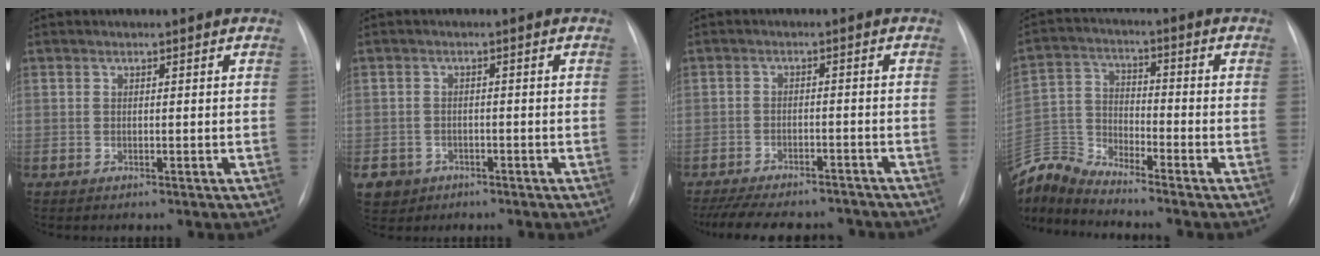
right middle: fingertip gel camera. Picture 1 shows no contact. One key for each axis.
{"total": 4.6, "fx": -2.5, "fy": 3.9, "fz": 0.5, "tx": -0.012, "ty": 0.006, "tz": -0.037}
{"total": 15.5, "fx": -13.6, "fy": 4.4, "fz": 5.8, "tx": -0.129, "ty": -0.004, "tz": -0.184}
{"total": 9.5, "fx": -9.5, "fy": -0.8, "fz": 0.5, "tx": -0.028, "ty": 0.013, "tz": -0.192}